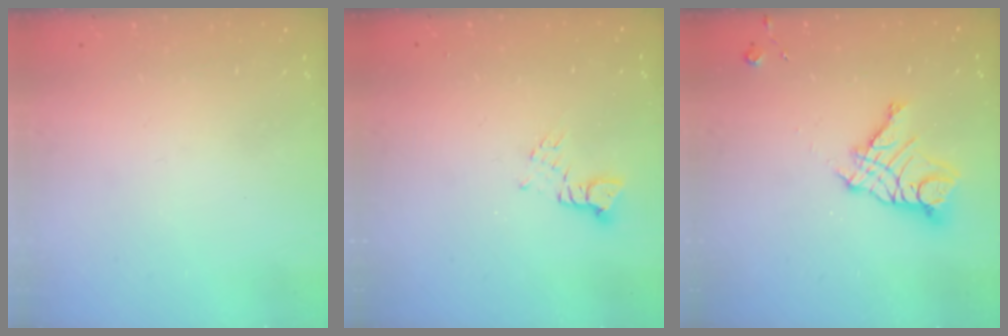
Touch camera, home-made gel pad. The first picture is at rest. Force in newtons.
{"total": 2.3, "press": 2.3, "slide": 0.2}
{"total": 12.0, "press": 11.9, "slide": 1.2}